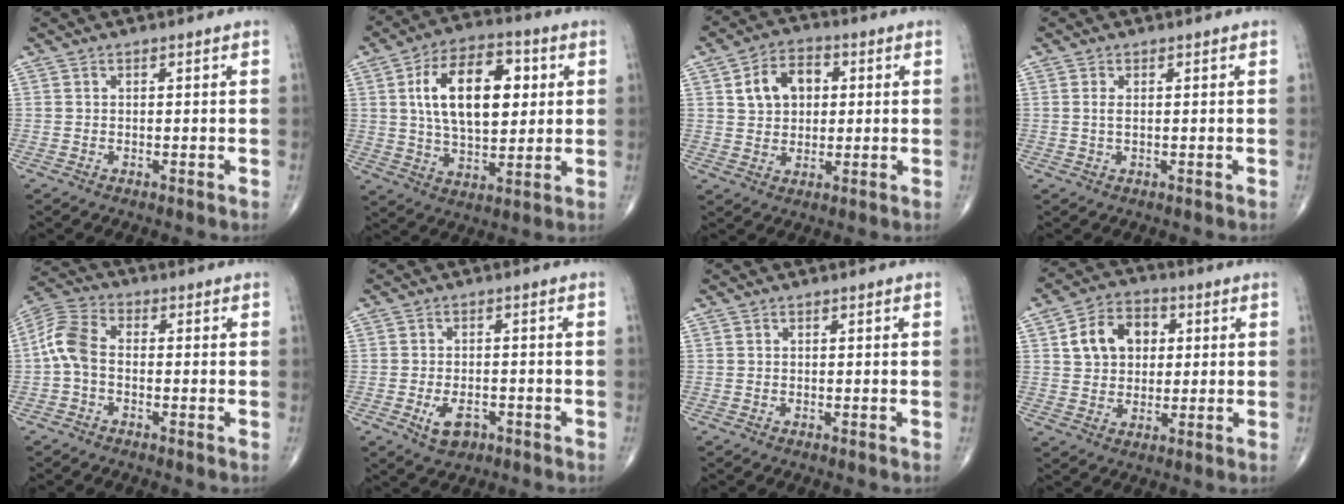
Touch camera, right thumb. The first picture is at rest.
{"total": 17.8, "force": [3.8, 9.6, 14.4], "torque": [-0.214, 0.002, 0.064]}
{"total": 8.7, "force": [2.2, 6.3, 5.7], "torque": [-0.072, 0.005, 0.033]}
{"total": 1.4, "force": [0.3, 0.6, 1.3], "torque": [-0.032, 0.000, 0.009]}
{"total": 7.2, "force": [-0.9, 4.4, 5.7], "torque": [-0.122, 0.023, -0.031]}
{"total": 4.9, "force": [-2.2, 2.9, 3.3], "torque": [-0.049, 0.006, -0.033]}
{"total": 0.0}
{"total": 10.2, "force": [2.4, 7.7, 6.3], "torque": [-0.081, 0.006, 0.037]}